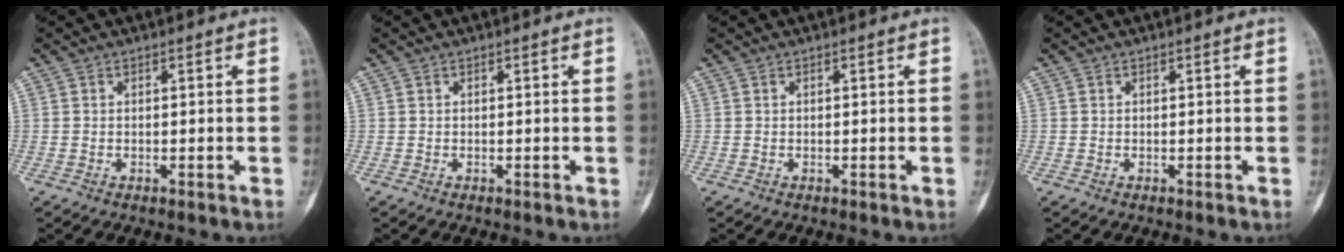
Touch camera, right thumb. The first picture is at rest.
{"total": 0.0}
{"total": 0.0}
{"total": 0.0}